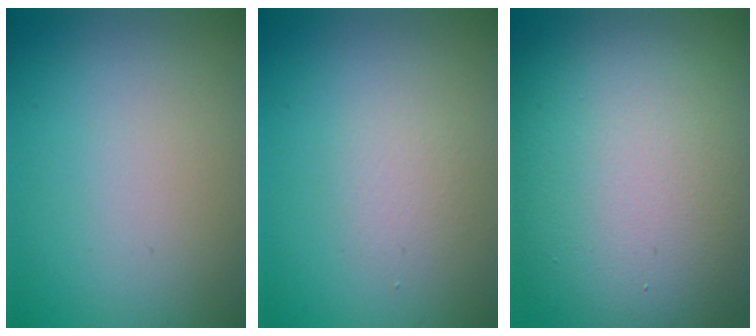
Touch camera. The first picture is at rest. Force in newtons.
{"total": 1.3, "press": 1.3, "slide": 0.1}
{"total": 17.8, "press": 17.7, "slide": 1.7}